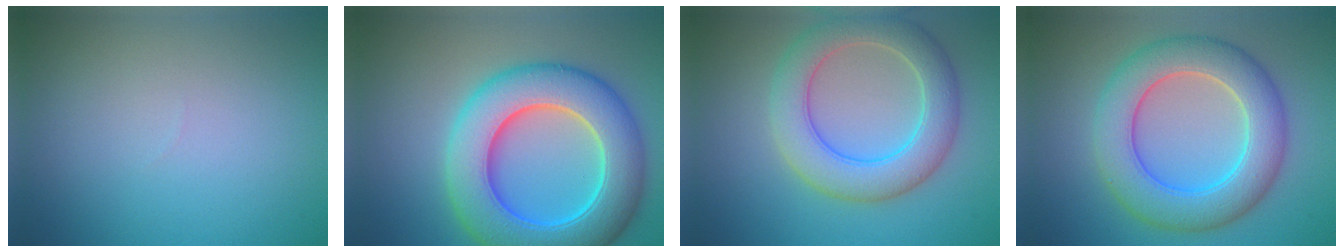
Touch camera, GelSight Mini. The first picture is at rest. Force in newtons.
{"total": 10.7, "press": 10.7, "slide": 0.4}
{"total": 6.3, "press": 6.3, "slide": 0.5}
{"total": 8.0, "press": 8.0, "slide": 0.3}